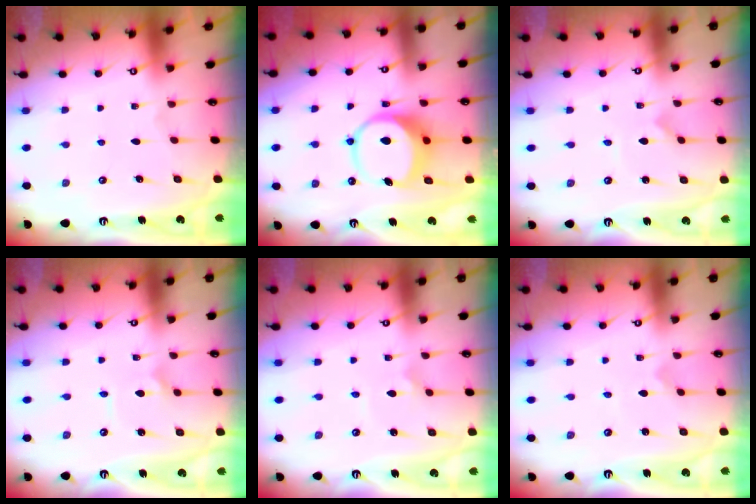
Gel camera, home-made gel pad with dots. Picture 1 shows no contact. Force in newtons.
{"total": 8.9, "press": 8.8, "slide": 1.5}
{"total": 0.0}
{"total": 1.8, "press": 1.8, "slide": 0.1}
{"total": 2.1, "press": 2.1, "slide": 0.1}
{"total": 0.0}